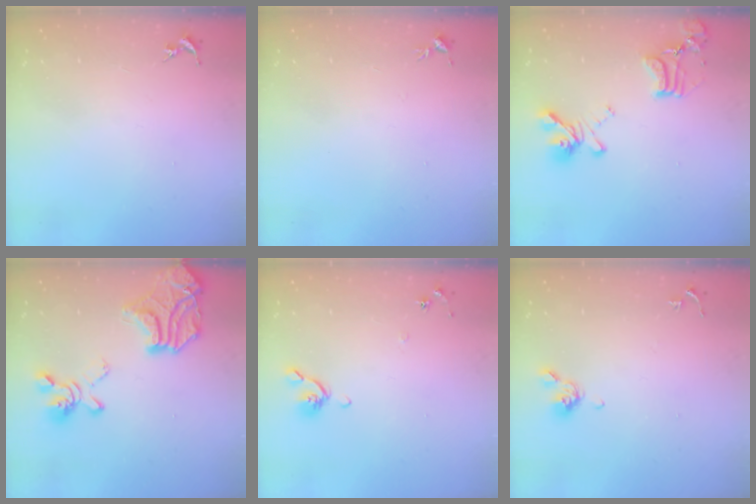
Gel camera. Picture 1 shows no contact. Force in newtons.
{"total": 3.4, "press": 3.3, "slide": 0.5}
{"total": 16.9, "press": 16.8, "slide": 1.2}
{"total": 25.0, "press": 24.9, "slide": 2.6}
{"total": 5.4, "press": 5.3, "slide": 1.1}
{"total": 5.2, "press": 5.1, "slide": 1.1}